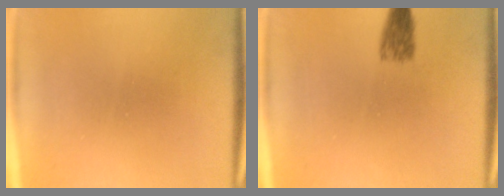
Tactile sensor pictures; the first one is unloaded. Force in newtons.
{"total": 2.7}